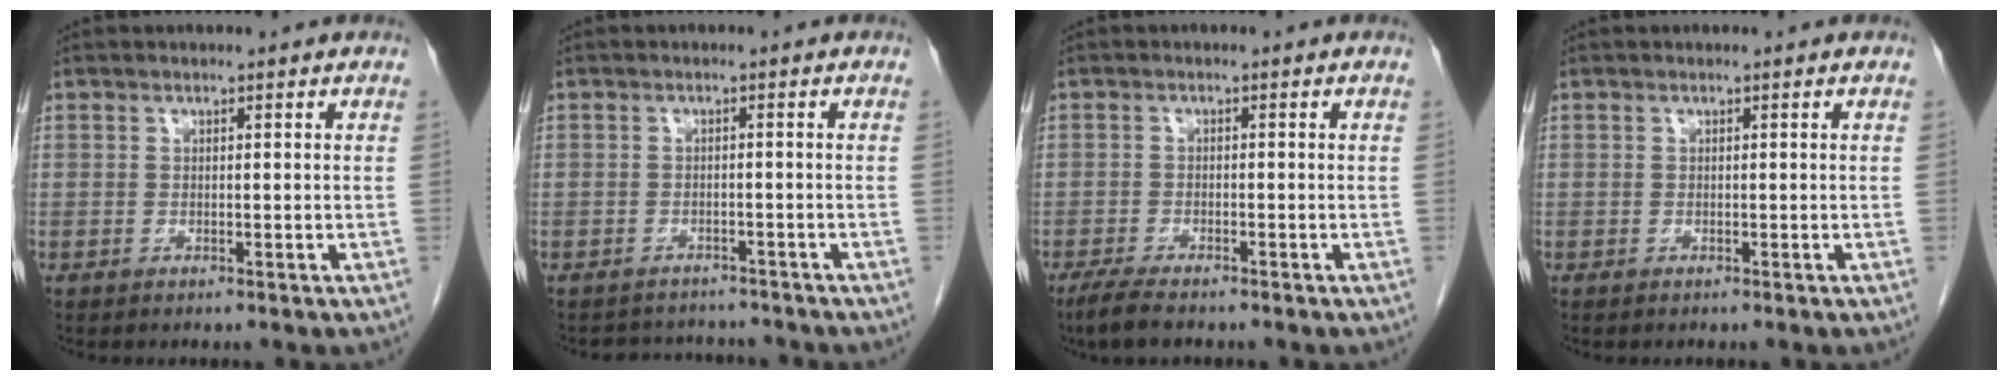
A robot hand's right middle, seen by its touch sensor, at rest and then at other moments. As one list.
[{"total": 5.3, "force": [-5.1, 1.4, 0.2], "torque": [-0.002, 0.008, -0.065]}, {"total": 4.2, "force": [-3.3, 0.8, 2.5], "torque": [-0.050, -0.011, -0.054]}, {"total": 0.0}]